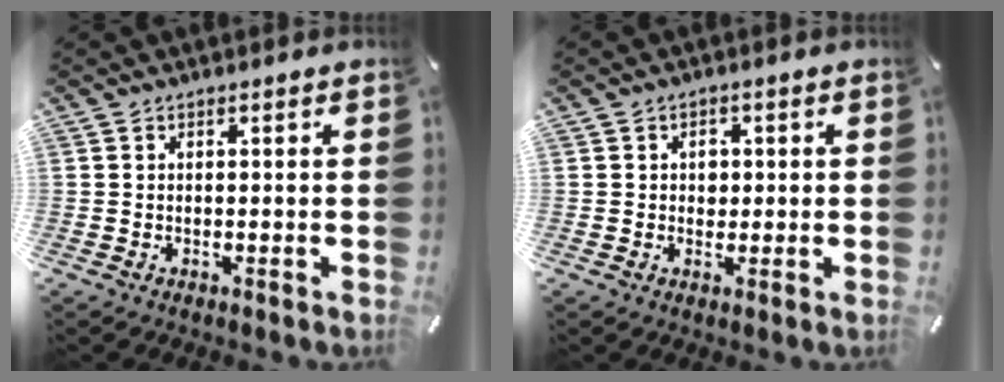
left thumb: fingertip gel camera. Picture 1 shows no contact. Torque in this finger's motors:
{"motor_torque": [0.54, 0.47, 0.02, -0.13, 0.00]}